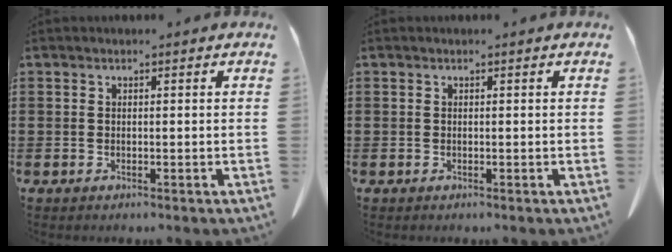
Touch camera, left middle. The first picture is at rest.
{"total": 0.0}